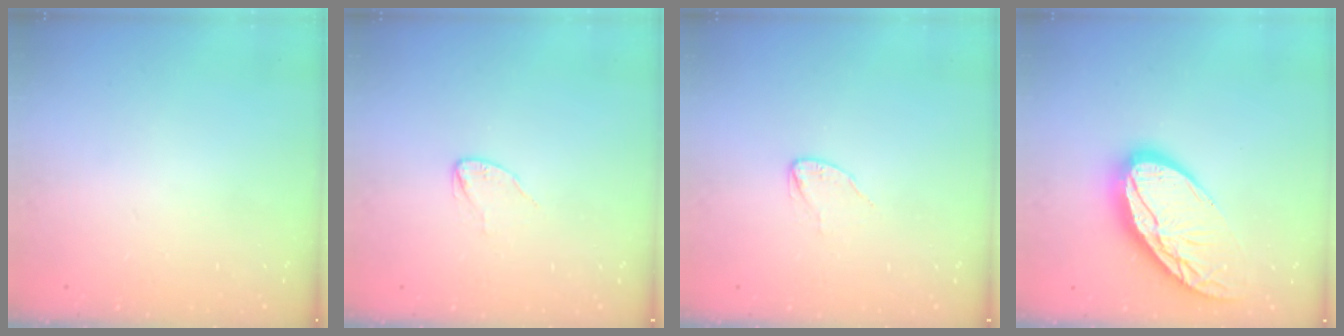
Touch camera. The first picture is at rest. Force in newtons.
{"total": 2.7, "press": 2.7, "slide": 0.2}
{"total": 2.7, "press": 2.7, "slide": 0.2}
{"total": 18.5, "press": 18.4, "slide": 1.6}